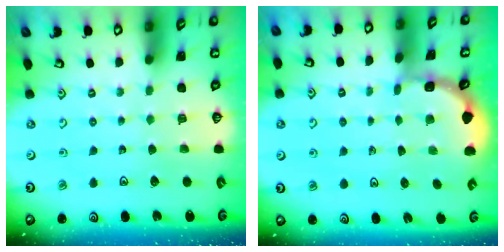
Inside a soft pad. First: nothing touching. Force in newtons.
{"total": 1.6, "press": 1.5, "slide": 0.1}